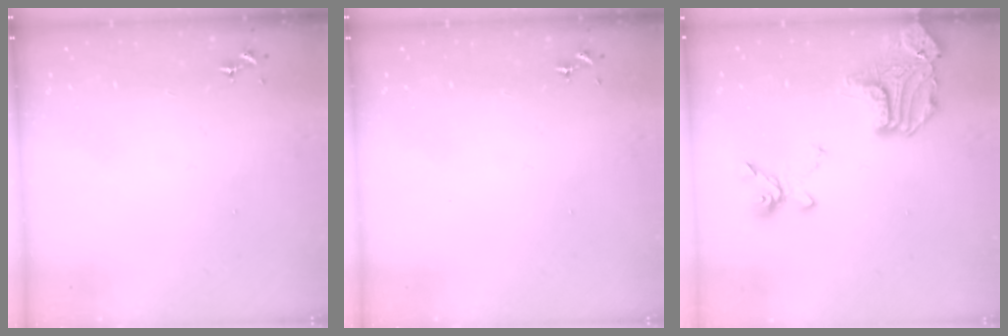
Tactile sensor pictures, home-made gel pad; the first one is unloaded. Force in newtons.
{"total": 0.0}
{"total": 21.0, "press": 20.9, "slide": 2.0}